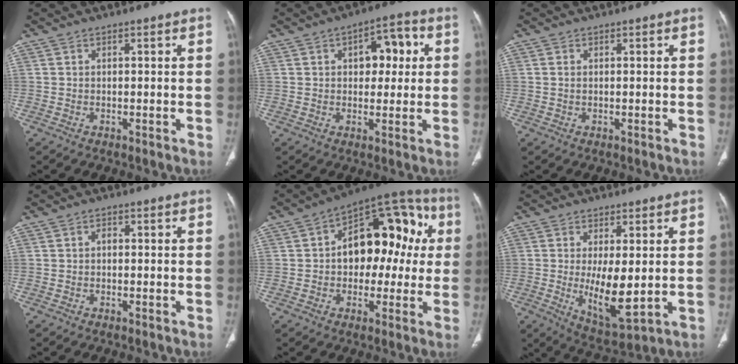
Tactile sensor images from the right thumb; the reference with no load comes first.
{"total": 8.6, "force": [2.0, 5.1, 6.7], "torque": [-0.057, 0.016, 0.025]}
{"total": 0.7, "force": [0.1, 0.5, 0.6], "torque": [-0.017, 0.001, 0.004]}
{"total": 0.8, "force": [-0.1, 0.6, 0.6], "torque": [-0.007, 0.002, -0.006]}
{"total": 19.2, "force": [2.0, 12.0, 14.9], "torque": [-0.147, 0.044, 0.024]}
{"total": 10.2, "force": [-0.4, 3.9, 9.4], "torque": [-0.151, -0.028, 0.009]}